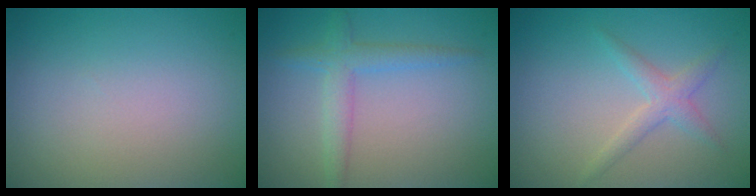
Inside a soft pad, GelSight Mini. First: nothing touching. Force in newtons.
{"total": 2.0, "press": 2.0, "slide": 0.1}
{"total": 1.9, "press": 1.9, "slide": 0.1}